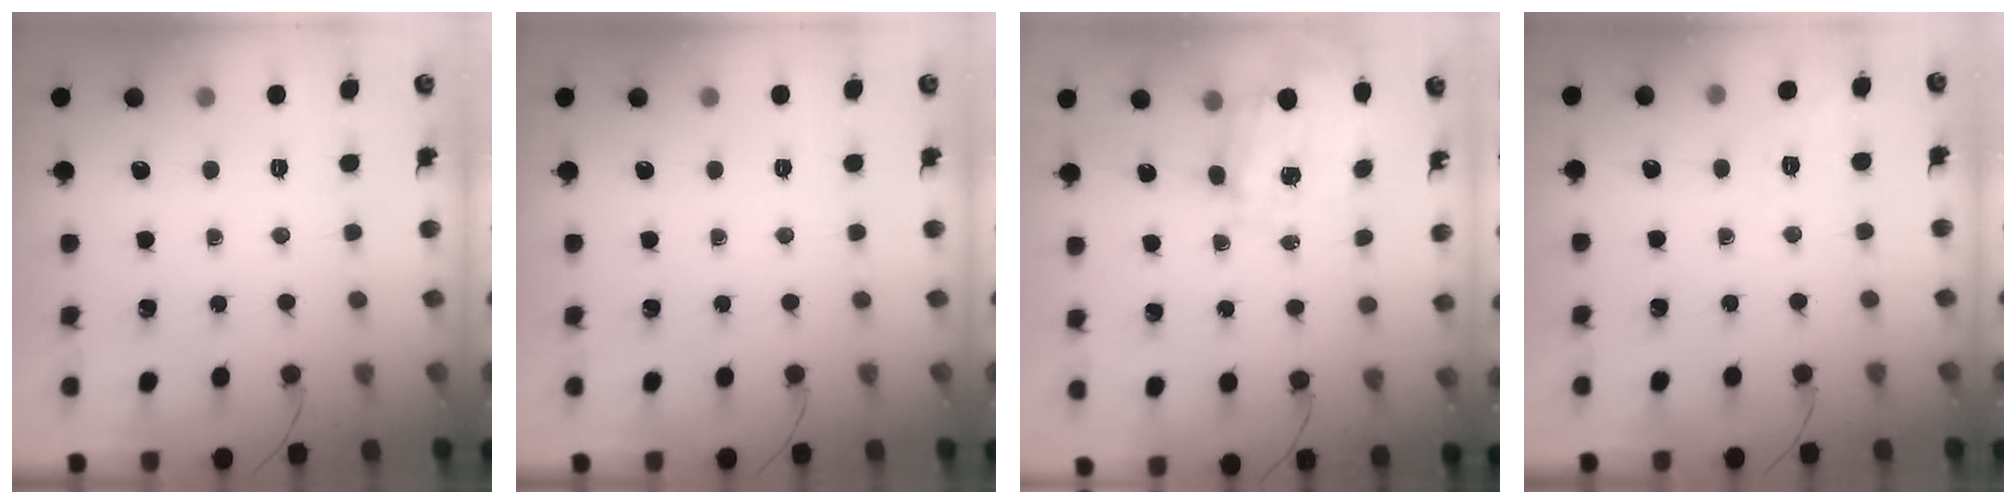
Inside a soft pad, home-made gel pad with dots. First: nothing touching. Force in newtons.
{"total": 0.0}
{"total": 2.6, "press": 2.4, "slide": 1.0}
{"total": 2.0, "press": 0.9, "slide": 1.8}